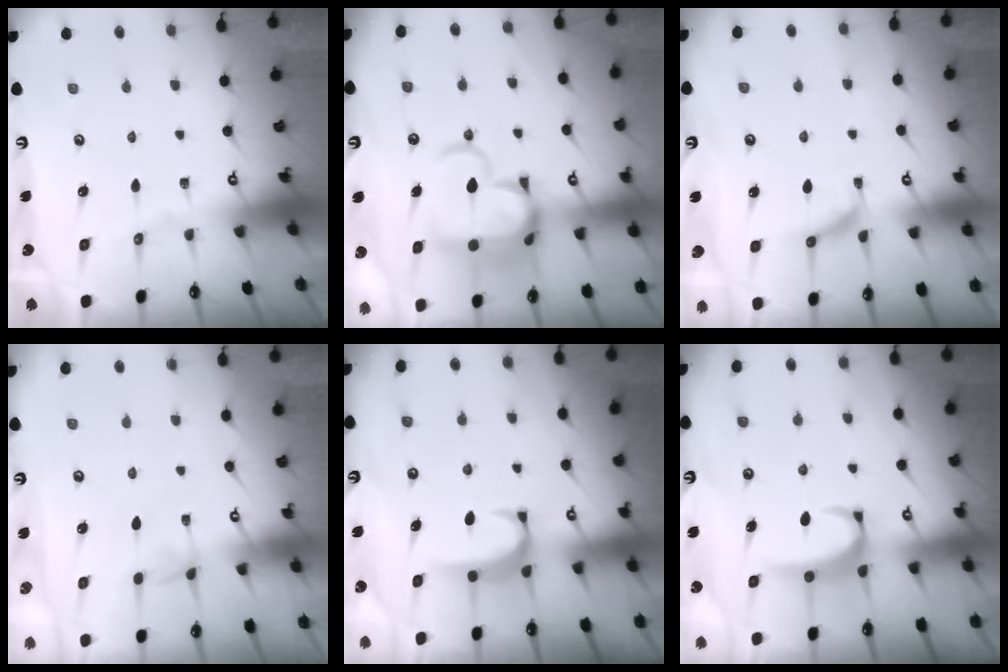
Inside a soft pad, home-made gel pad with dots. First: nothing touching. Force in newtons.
{"total": 12.6, "press": 12.5, "slide": 1.8}
{"total": 1.0, "press": 0.7, "slide": 0.7}
{"total": 2.3, "press": 2.2, "slide": 0.3}
{"total": 2.0, "press": 1.9, "slide": 0.5}
{"total": 3.1, "press": 3.1, "slide": 0.3}